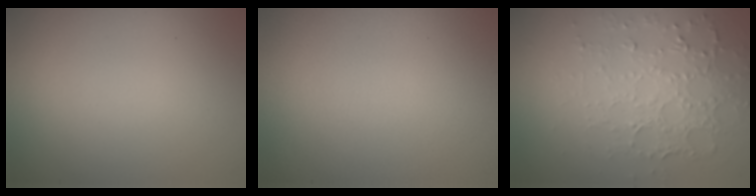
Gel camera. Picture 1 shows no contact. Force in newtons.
{"total": 0.0}
{"total": 4.9, "press": 3.5, "slide": 3.4}